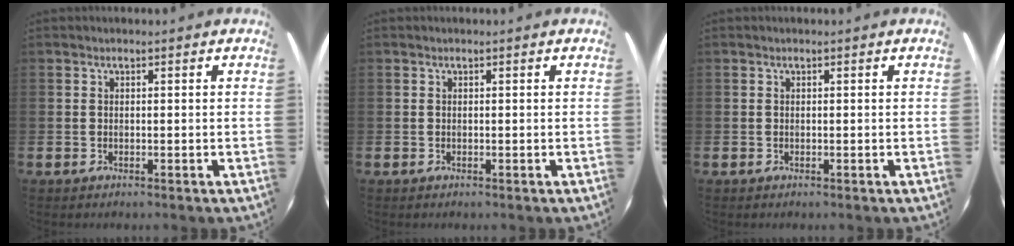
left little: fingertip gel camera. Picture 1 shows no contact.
{"total": 0.0}
{"total": 0.0}